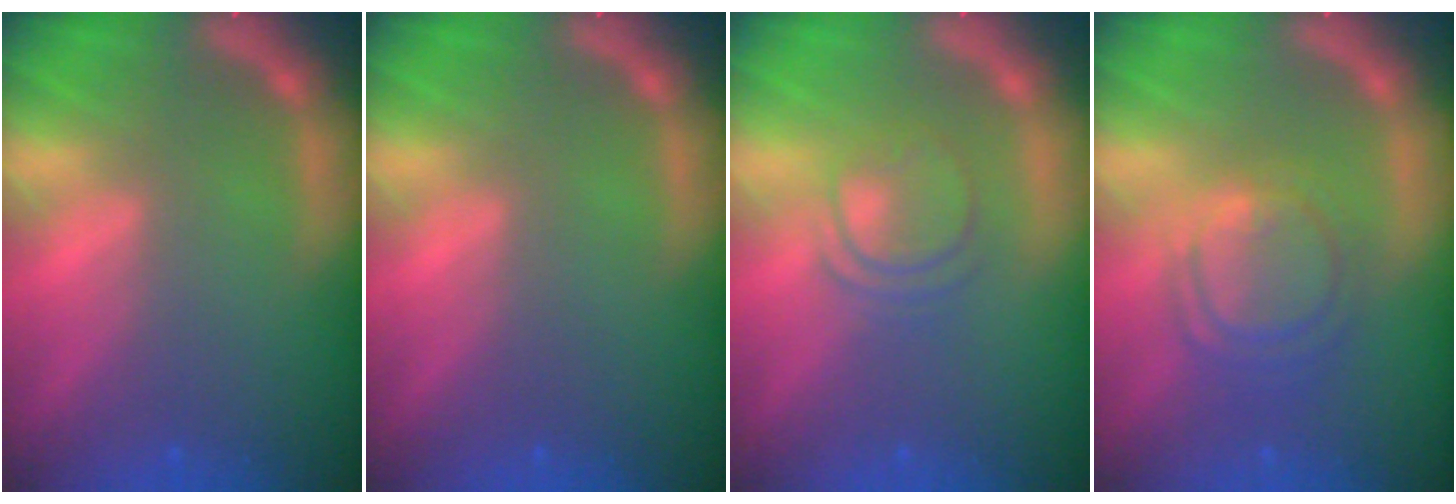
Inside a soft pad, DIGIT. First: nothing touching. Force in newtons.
{"total": 0.0}
{"total": 3.5}
{"total": 5.6}